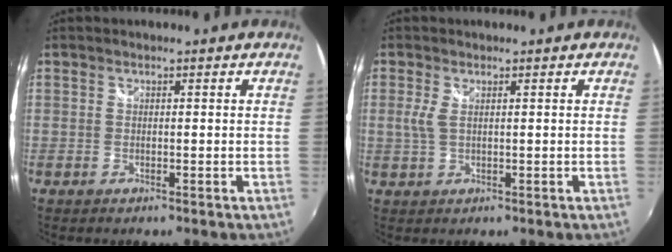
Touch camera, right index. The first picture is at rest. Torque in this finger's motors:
{"motor_torque": [-0.01, 0.02, 0.10, 0.05]}